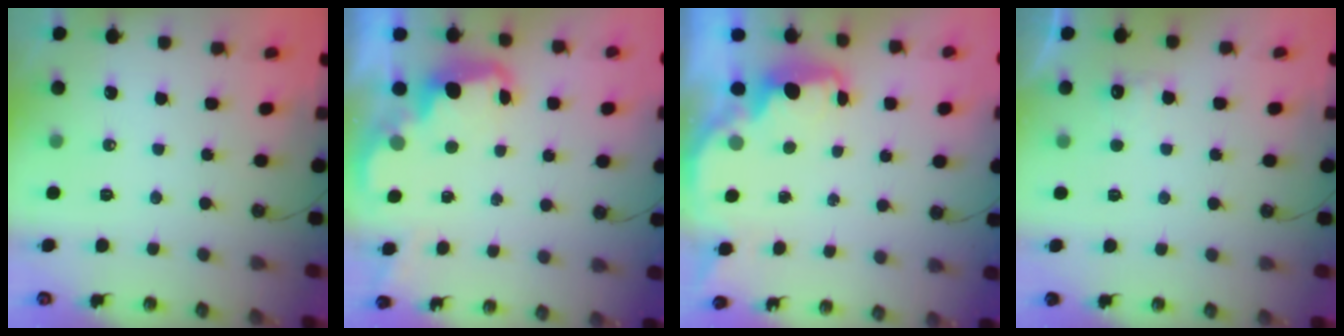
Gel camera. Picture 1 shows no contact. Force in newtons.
{"total": 2.7, "press": 2.6, "slide": 0.7}
{"total": 2.5, "press": 2.3, "slide": 0.8}
{"total": 5.9, "press": 5.8, "slide": 1.2}